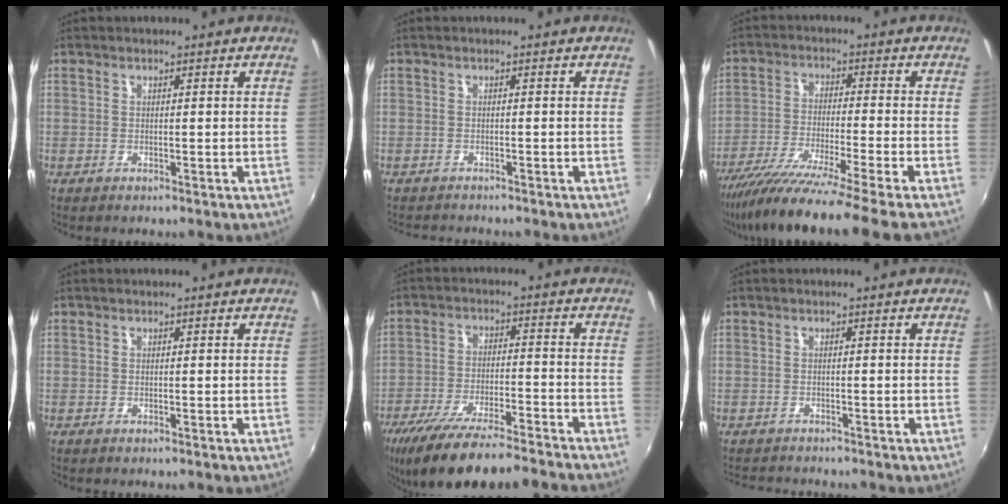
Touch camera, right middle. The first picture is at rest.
{"total": 2.8, "force": [-2.7, 0.4, 0.6], "torque": [-0.022, -0.018, -0.046]}
{"total": 16.4, "force": [-14.0, -2.6, 8.2], "torque": [-0.155, -0.049, -0.233]}
{"total": 0.0}
{"total": 17.4, "force": [-14.9, 1.0, 9.0], "torque": [-0.181, -0.035, -0.241]}
{"total": 3.7, "force": [-3.6, 0.4, 0.8], "torque": [-0.026, -0.018, -0.061]}